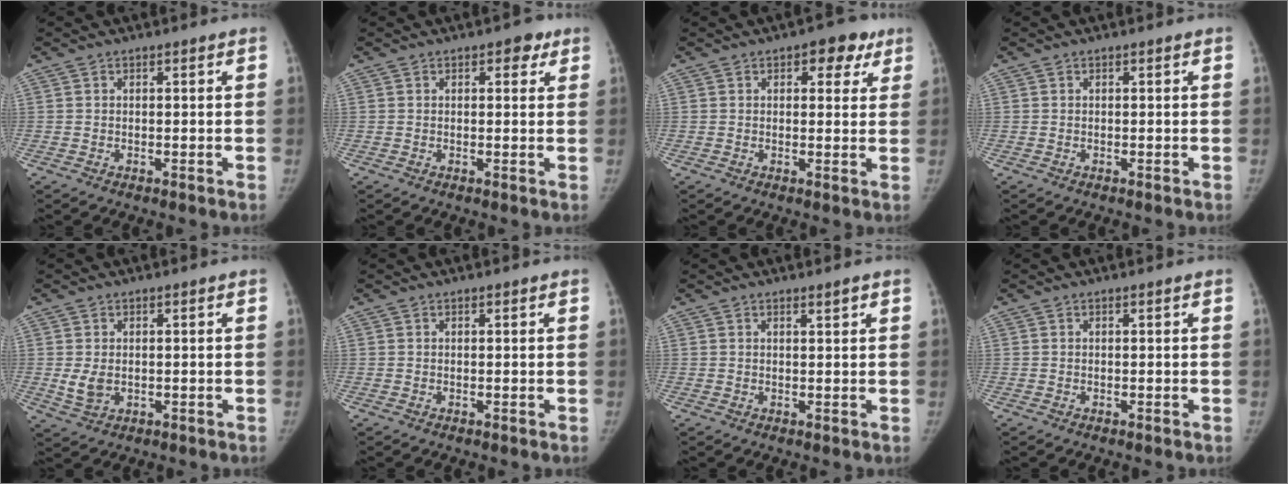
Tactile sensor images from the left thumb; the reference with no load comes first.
{"total": 3.5, "force": [1.8, 2.1, 2.2], "torque": [-0.002, -0.001, 0.014]}
{"total": 6.0, "force": [3.1, 3.5, 3.8], "torque": [-0.007, -0.005, 0.029]}
{"total": 0.0}
{"total": 3.3, "force": [-0.1, 2.4, 2.4], "torque": [-0.043, -0.009, 0.005]}
{"total": 0.0}
{"total": 1.2, "force": [0.9, 0.1, 0.8], "torque": [-0.010, -0.007, 0.015]}
{"total": 0.0}